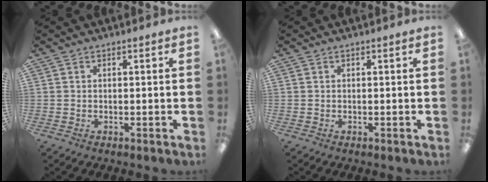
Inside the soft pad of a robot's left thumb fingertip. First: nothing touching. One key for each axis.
{"total": 0.0}